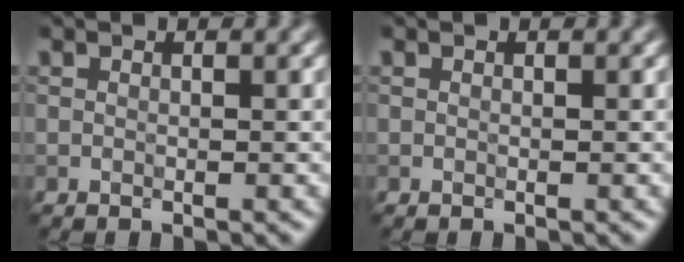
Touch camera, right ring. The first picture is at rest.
{"total": 0.0}